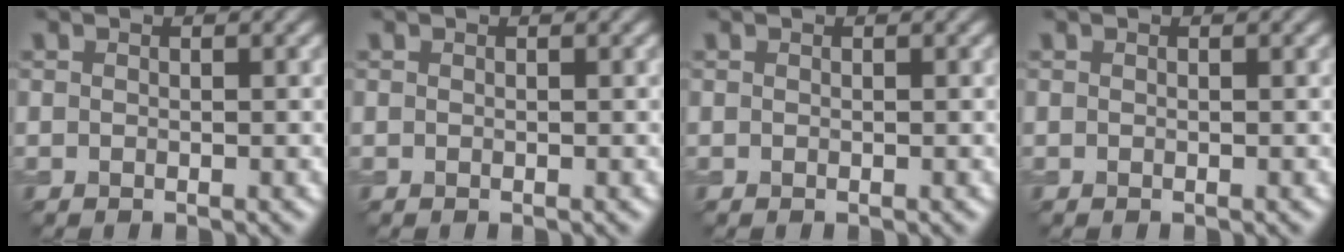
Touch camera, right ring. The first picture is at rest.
{"total": 0.0}
{"total": 0.0}
{"total": 0.0}